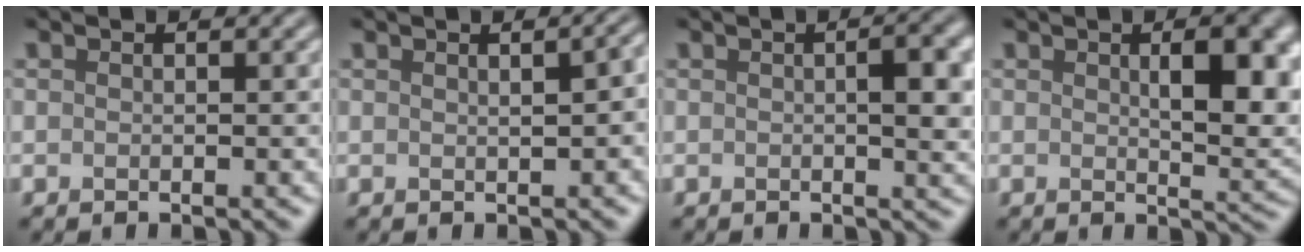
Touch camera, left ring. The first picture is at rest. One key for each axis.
{"total": 2.3, "fx": 0.5, "fy": 0.6, "fz": 2.2, "tx": -0.026, "ty": 0.010, "tz": 0.009}
{"total": 3.8, "fx": 0.3, "fy": 1.0, "fz": 3.7, "tx": -0.051, "ty": 0.004, "tz": 0.003}
{"total": 6.5, "fx": 1.4, "fy": 2.3, "fz": 5.9, "tx": -0.072, "ty": -0.001, "tz": 0.029}